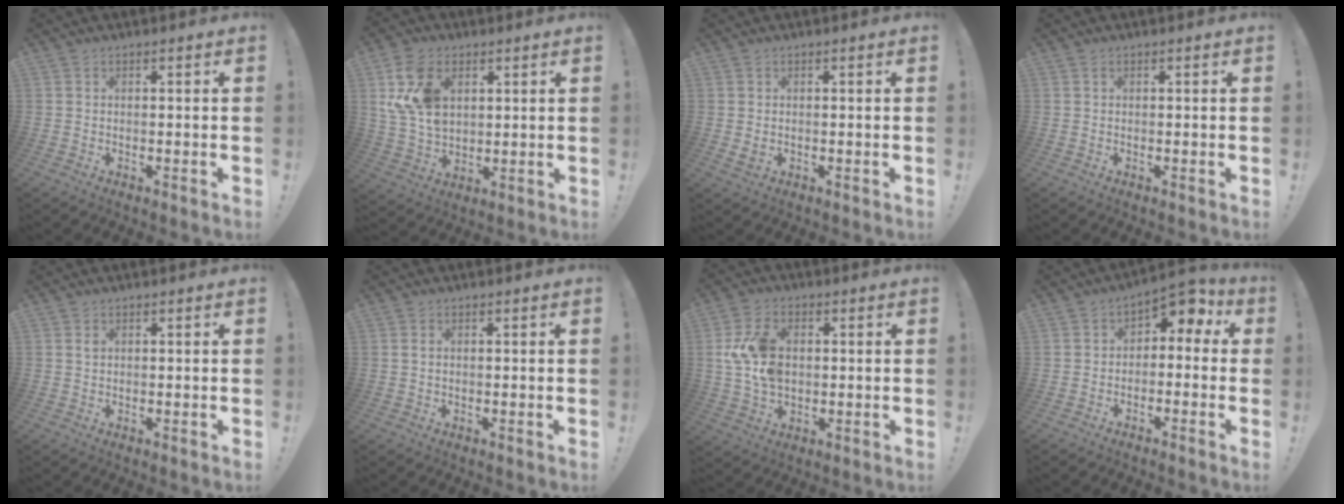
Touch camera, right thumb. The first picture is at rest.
{"total": 14.8, "force": [5.3, 10.1, 9.5], "torque": [-0.184, -0.014, 0.103]}
{"total": 1.5, "force": [0.7, 1.0, 0.9], "torque": [-0.008, 0.000, 0.012]}
{"total": 0.0}
{"total": 0.7, "force": [0.3, 0.5, 0.3], "torque": [-0.003, -0.002, 0.006]}
{"total": 1.1, "force": [0.3, 0.6, 0.8], "torque": [-0.021, 0.005, 0.006]}
{"total": 11.9, "force": [1.2, 8.5, 8.3], "torque": [-0.157, 0.008, 0.026]}
{"total": 5.0, "force": [0.5, 3.8, 3.2], "torque": [-0.031, -0.005, 0.009]}